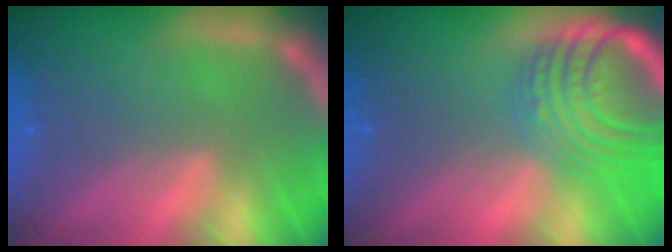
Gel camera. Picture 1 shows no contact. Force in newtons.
{"total": 9.5}